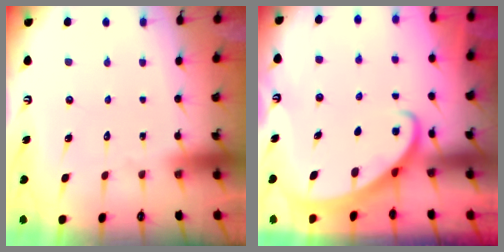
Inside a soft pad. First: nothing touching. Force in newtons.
{"total": 2.0, "press": 1.9, "slide": 0.2}